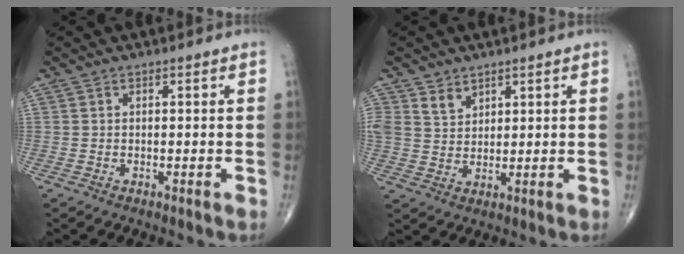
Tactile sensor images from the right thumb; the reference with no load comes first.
{"total": 4.0, "force": [2.8, 2.7, 1.1], "torque": [-0.002, -0.023, 0.059]}